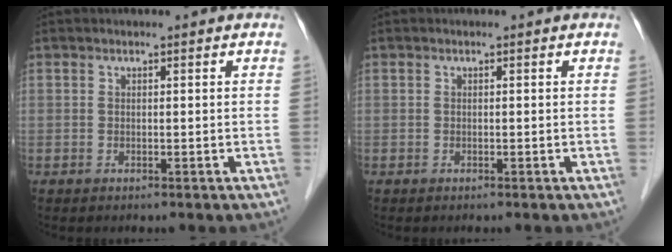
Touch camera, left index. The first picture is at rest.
{"total": 0.0}